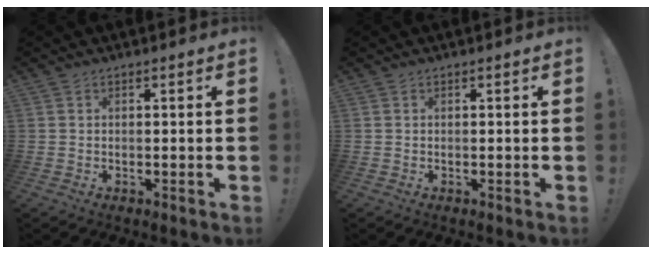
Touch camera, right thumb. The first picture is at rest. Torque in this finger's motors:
{"motor_torque": [0.00, 0.00, -0.01, 0.01, 0.04]}